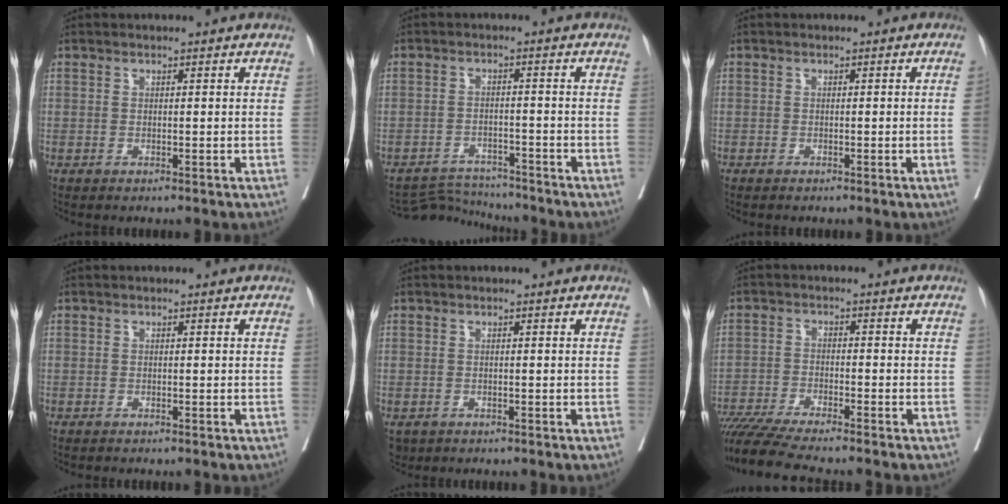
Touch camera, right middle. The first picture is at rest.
{"total": 5.4, "force": [-5.2, -0.5, -1.4], "torque": [0.024, -0.001, -0.090]}
{"total": 0.9, "force": [0.1, -0.4, 0.8], "torque": [-0.004, -0.001, -0.001]}
{"total": 0.5, "force": [-0.5, 0.1, 0.0], "torque": [0.001, 0.000, -0.013]}
{"total": 2.1, "force": [-1.2, 1.7, 0.6], "torque": [-0.014, -0.002, -0.015]}
{"total": 10.5, "force": [-9.2, -0.7, 5.0], "torque": [-0.072, -0.028, -0.154]}